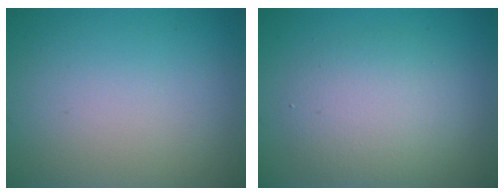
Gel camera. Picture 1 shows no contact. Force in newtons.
{"total": 4.2, "press": 4.2, "slide": 0.3}